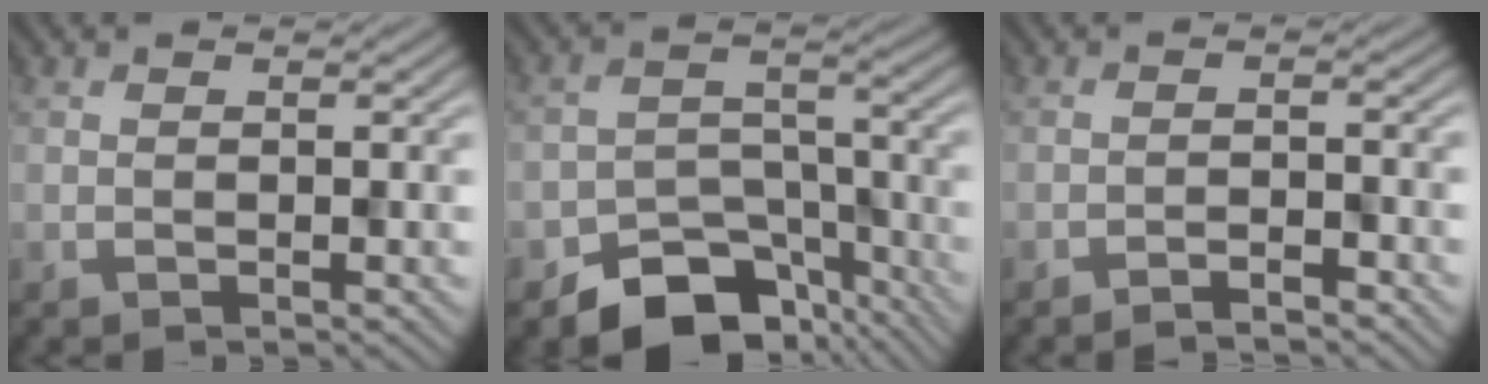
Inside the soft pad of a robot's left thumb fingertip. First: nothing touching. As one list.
[{"total": 9.5, "force": [-6.8, 5.5, 3.9], "torque": [-0.051, -0.013, -0.113]}, {"total": 2.0, "force": [-1.8, 0.2, 0.8], "torque": [-0.013, 0.004, -0.035]}]